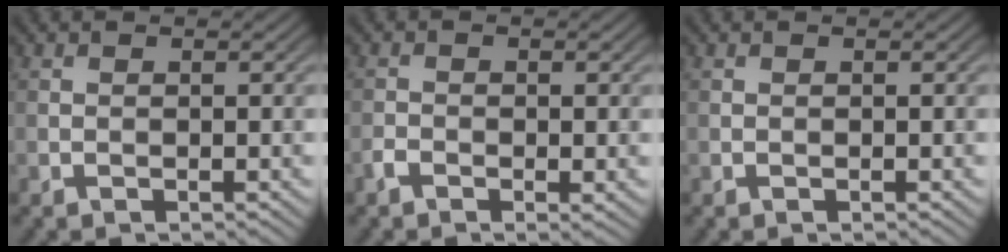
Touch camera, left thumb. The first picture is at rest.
{"total": 2.1, "force": [-1.0, 1.0, 1.5], "torque": [-0.030, -0.002, -0.022]}
{"total": 0.0}